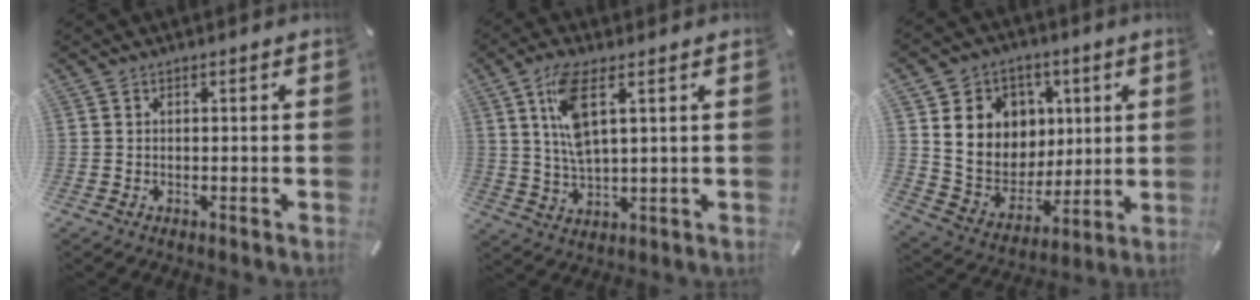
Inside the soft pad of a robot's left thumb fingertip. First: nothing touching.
{"total": 10.0, "force": [3.8, 3.6, 8.5], "torque": [-0.177, -0.004, 0.063]}
{"total": 12.6, "force": [3.5, 11.8, 2.7], "torque": [-0.048, -0.023, 0.080]}